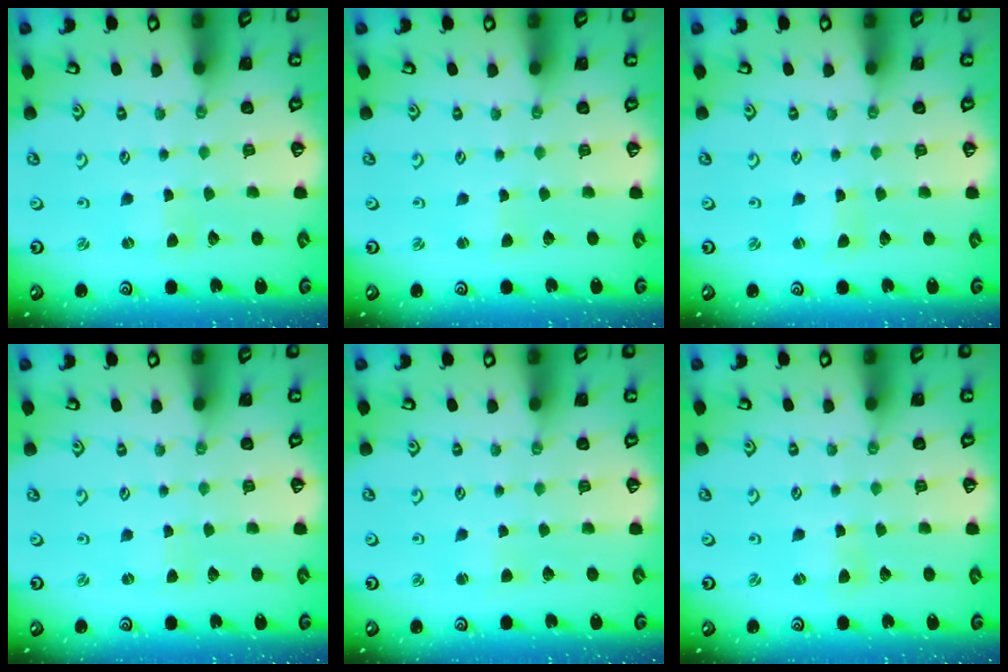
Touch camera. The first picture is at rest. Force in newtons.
{"total": 1.4, "press": 1.4, "slide": 0.3}
{"total": 0.8, "press": 0.8, "slide": 0.3}
{"total": 0.0}
{"total": 1.3, "press": 1.2, "slide": 0.2}
{"total": 0.9, "press": 0.9, "slide": 0.2}